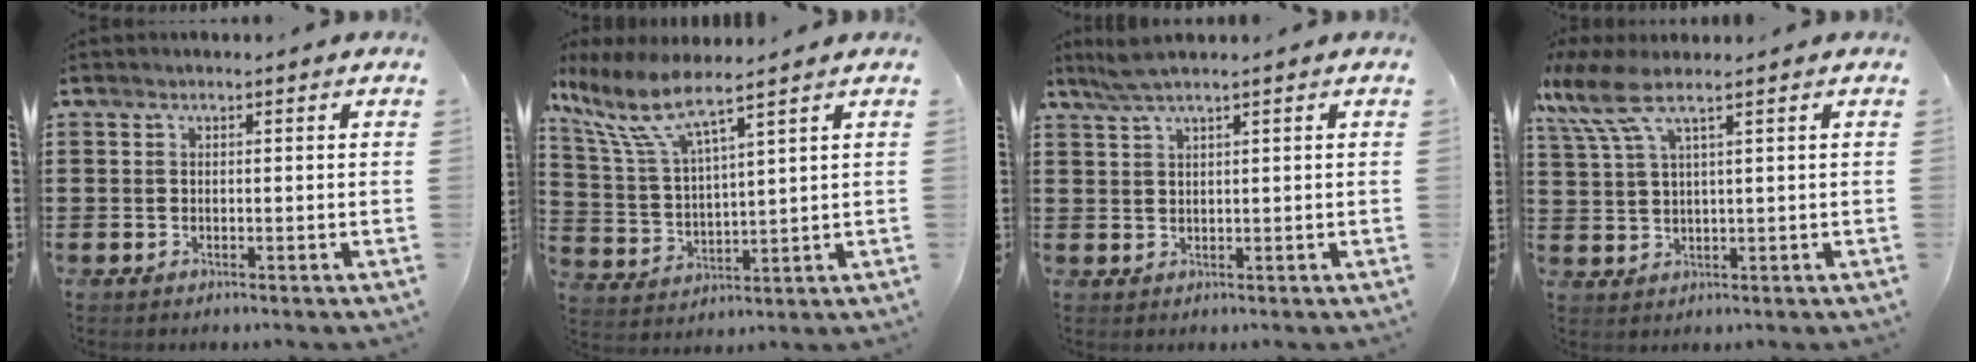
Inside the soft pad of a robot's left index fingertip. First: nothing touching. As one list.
[{"total": 8.3, "force": [6.1, 1.5, 5.4], "torque": [-0.144, -0.034, 0.102]}, {"total": 2.2, "force": [1.6, -0.1, 1.6], "torque": [-0.032, 0.002, 0.029]}, {"total": 6.0, "force": [3.0, 1.2, 5.0], "torque": [-0.131, -0.014, 0.048]}]